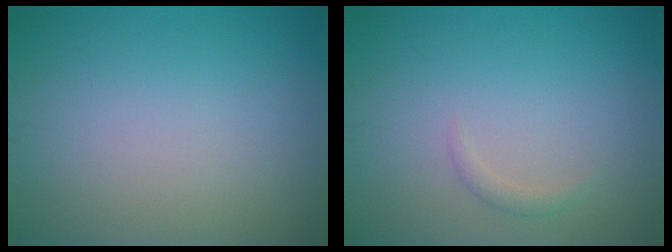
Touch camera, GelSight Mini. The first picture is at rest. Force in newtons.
{"total": 0.8, "press": 0.8, "slide": 0.1}